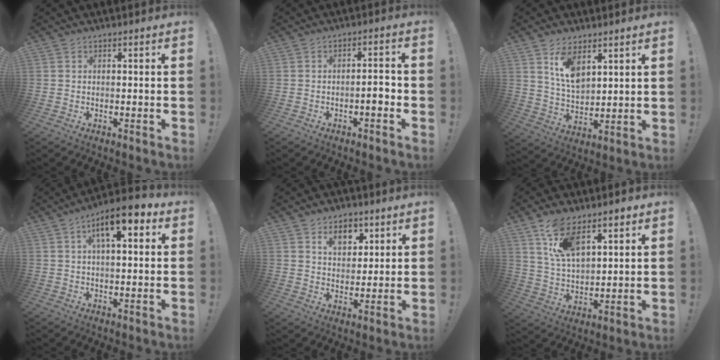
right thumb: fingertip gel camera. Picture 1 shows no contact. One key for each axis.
{"total": 4.3, "fx": -2.0, "fy": 1.0, "fz": 3.7, "tx": -0.051, "ty": 0.004, "tz": -0.035}
{"total": 10.0, "fx": 5.9, "fy": 5.4, "fz": 5.9, "tx": -0.096, "ty": -0.033, "tz": 0.111}
{"total": 10.4, "fx": 3.9, "fy": 3.7, "fz": 8.9, "tx": -0.128, "ty": -0.009, "tz": 0.063}
{"total": 9.2, "fx": 5.4, "fy": 6.3, "fz": 3.9, "tx": -0.046, "ty": -0.028, "tz": 0.100}
{"total": 12.5, "fx": 8.0, "fy": 6.0, "fz": 7.4, "tx": -0.137, "ty": -0.029, "tz": 0.149}